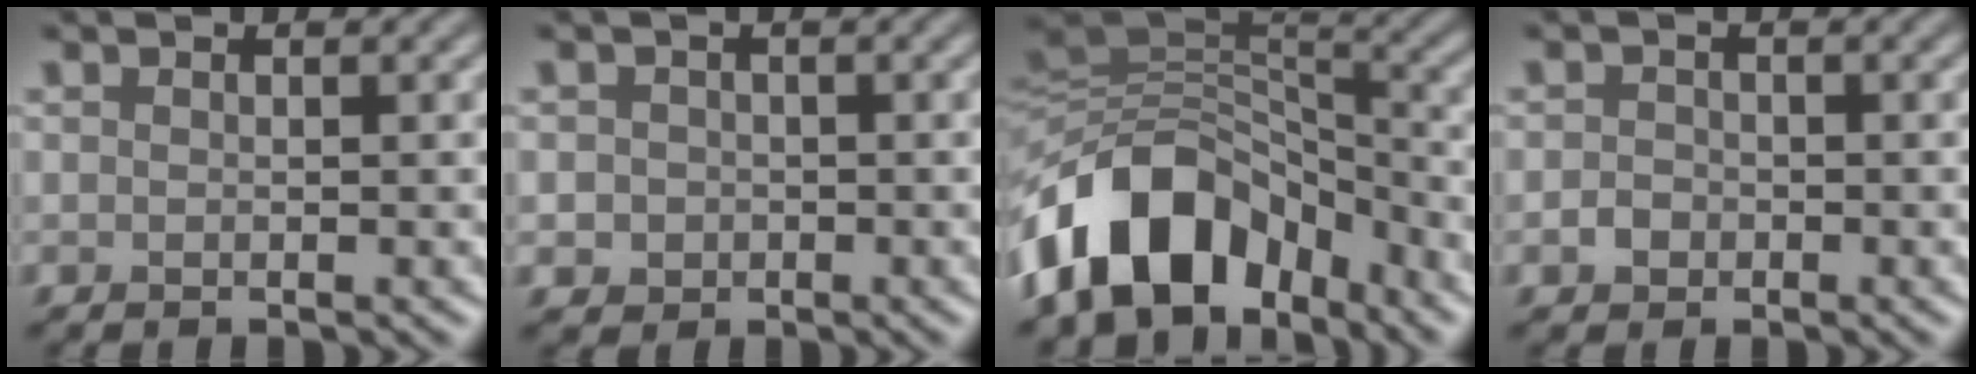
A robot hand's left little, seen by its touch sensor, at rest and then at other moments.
{"total": 1.7, "force": [-0.2, 1.6, 0.4], "torque": [0.006, -0.003, -0.003]}
{"total": 11.9, "force": [-6.5, 7.4, 6.7], "torque": [-0.119, 0.017, -0.125]}
{"total": 1.3, "force": [-0.5, 1.1, 0.4], "torque": [-0.004, 0.000, -0.013]}